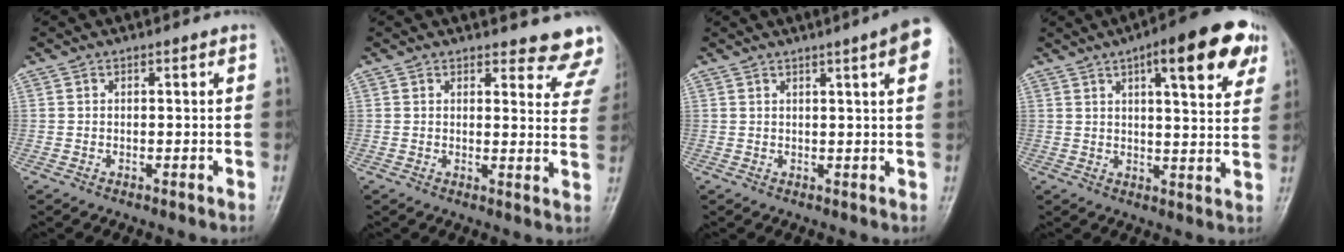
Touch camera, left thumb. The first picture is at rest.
{"total": 10.3, "force": [9.8, 2.7, 1.4], "torque": [0.033, -0.076, 0.080]}
{"total": 8.2, "force": [3.9, 0.7, 7.2], "torque": [-0.080, 0.002, 0.040]}
{"total": 15.3, "force": [7.4, 4.6, 12.6], "torque": [-0.138, -0.011, 0.092]}